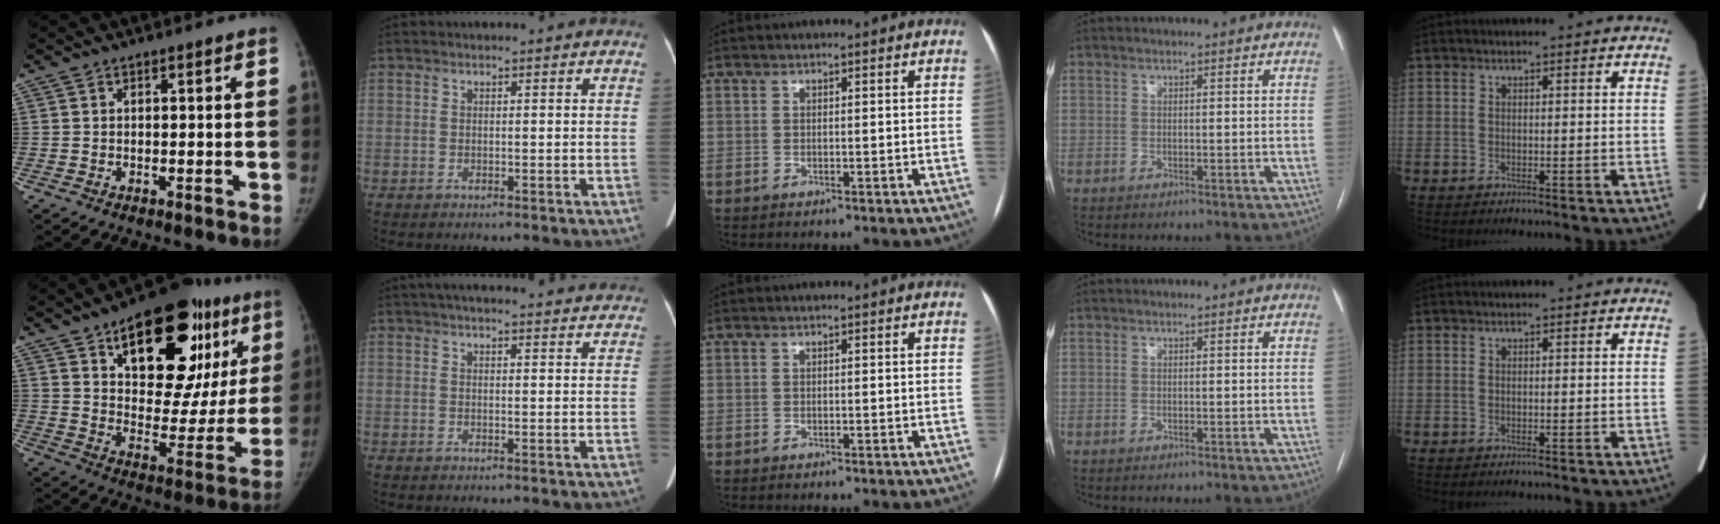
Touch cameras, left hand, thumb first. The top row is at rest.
{"thumb": {"total": 28.9, "force": [13.9, 13.9, 21.1], "torque": [-0.254, -0.018, 0.209]}, "index": {"total": 18.5, "force": [16.9, 2.7, 6.9], "torque": [-0.088, 0.035, 0.206]}}